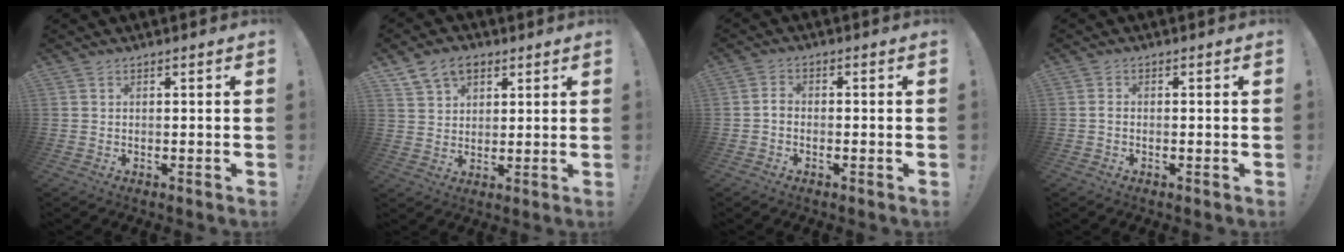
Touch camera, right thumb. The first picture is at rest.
{"total": 8.1, "force": [4.7, 5.6, 3.5], "torque": [-0.055, -0.016, 0.091]}
{"total": 2.1, "force": [-1.2, 1.1, 1.3], "torque": [-0.024, 0.009, -0.021]}
{"total": 0.9, "force": [-0.7, 0.3, 0.5], "torque": [-0.013, 0.004, -0.012]}